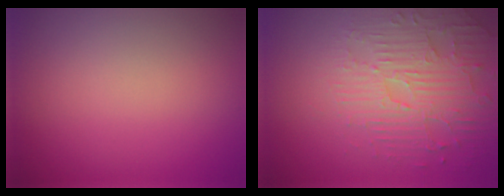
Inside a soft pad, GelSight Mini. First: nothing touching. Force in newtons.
{"total": 4.4, "press": 3.6, "slide": 2.6}